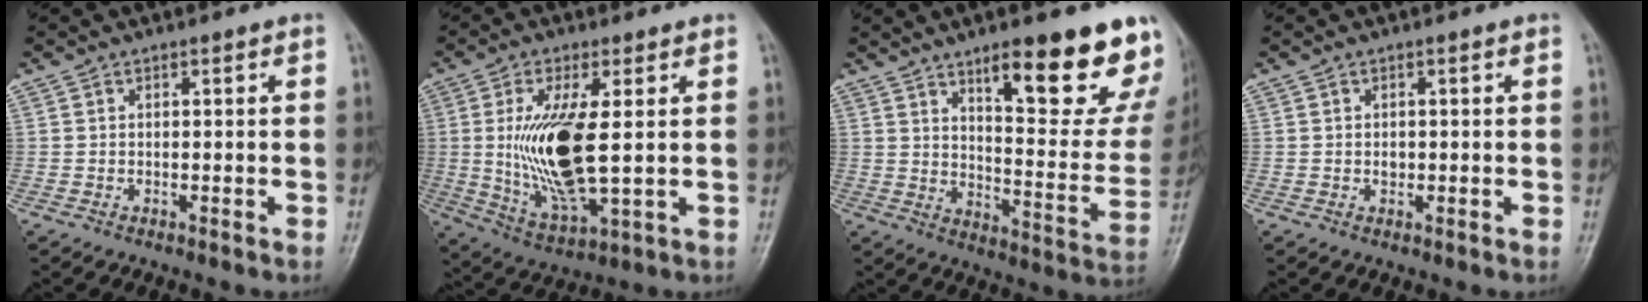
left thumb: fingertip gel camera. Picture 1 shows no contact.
{"total": 14.6, "force": [1.2, 5.0, 13.6], "torque": [-0.271, -0.022, 0.034]}
{"total": 21.4, "force": [13.5, 5.9, 15.6], "torque": [-0.161, -0.076, 0.195]}
{"total": 1.1, "force": [0.0, 0.9, 0.6], "torque": [-0.007, 0.002, 0.001]}